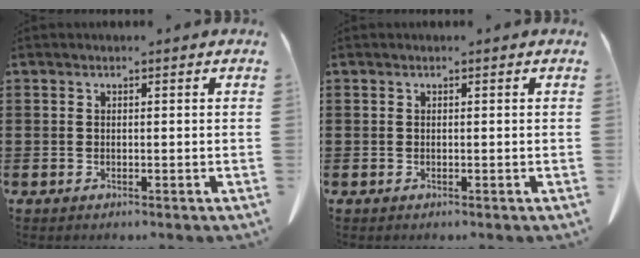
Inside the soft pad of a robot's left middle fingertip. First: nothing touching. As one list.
[{"total": 0.0}]